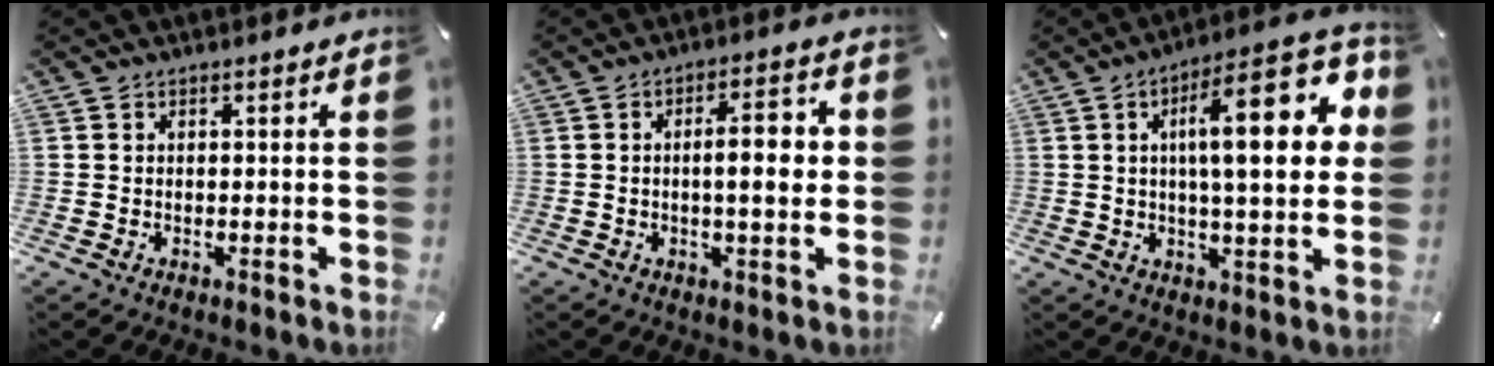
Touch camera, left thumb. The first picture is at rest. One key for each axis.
{"total": 8.7, "fx": 0.1, "fy": 2.5, "fz": 8.3, "tx": -0.123, "ty": 0.002, "tz": -0.005}
{"total": 20.2, "fx": 5.1, "fy": 6.3, "fz": 18.6, "tx": -0.273, "ty": -0.011, "tz": 0.066}